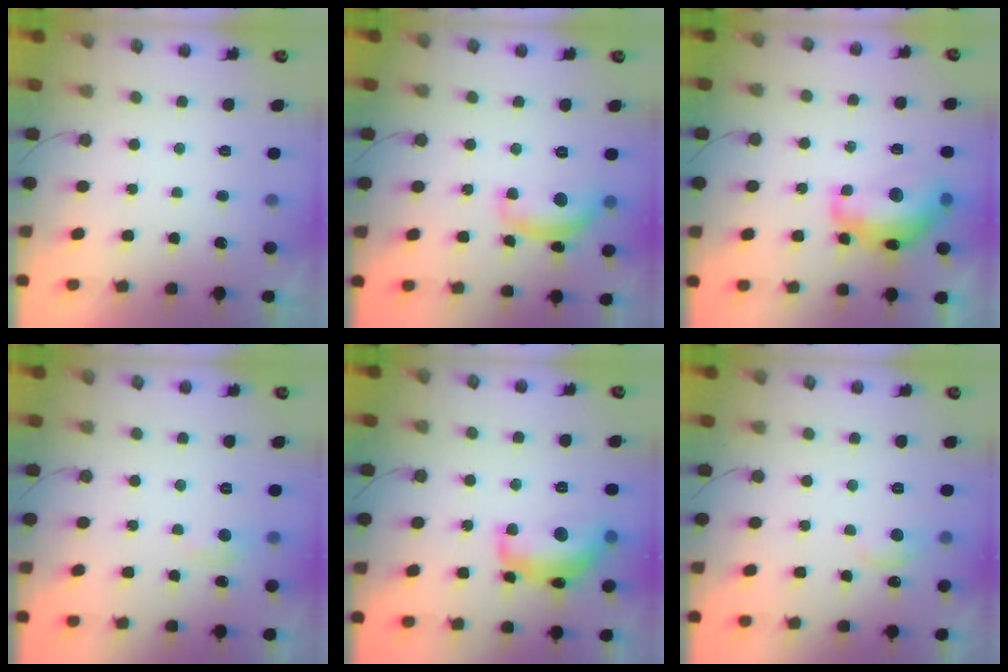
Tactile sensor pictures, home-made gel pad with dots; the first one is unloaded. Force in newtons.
{"total": 12.6, "press": 12.6, "slide": 0.9}
{"total": 14.8, "press": 14.8, "slide": 1.3}
{"total": 3.3, "press": 3.3, "slide": 0.4}
{"total": 14.6, "press": 14.5, "slide": 0.8}
{"total": 6.8, "press": 6.7, "slide": 0.7}